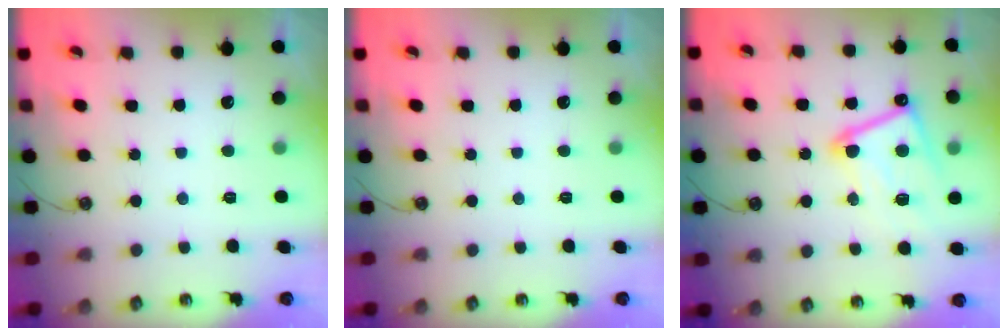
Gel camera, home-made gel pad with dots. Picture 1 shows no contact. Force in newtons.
{"total": 0.0}
{"total": 11.5, "press": 11.5, "slide": 0.7}